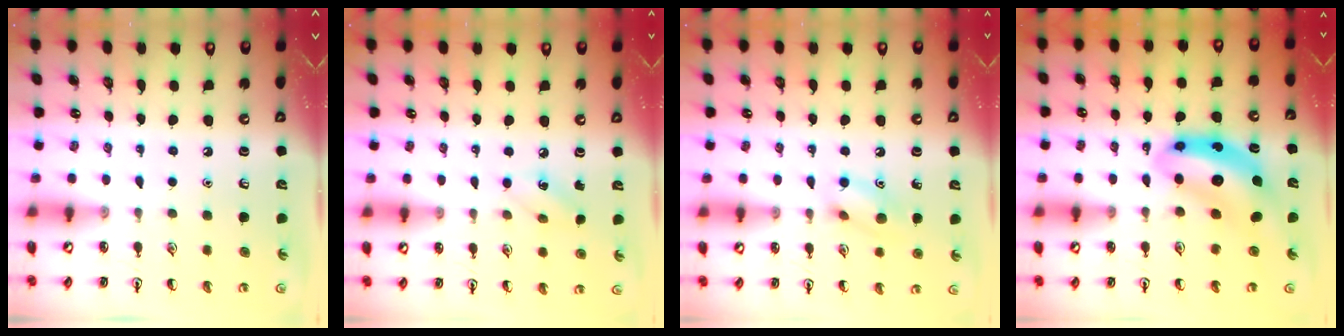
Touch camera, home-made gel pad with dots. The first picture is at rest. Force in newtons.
{"total": 5.9, "press": 5.7, "slide": 1.3}
{"total": 9.5, "press": 9.4, "slide": 1.5}
{"total": 9.6, "press": 9.0, "slide": 3.3}